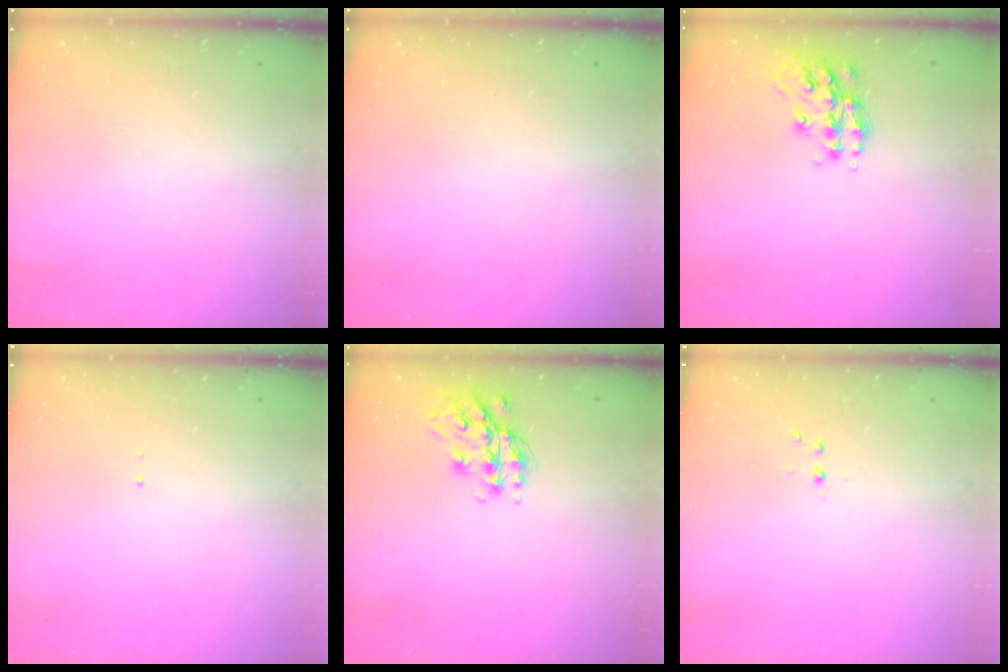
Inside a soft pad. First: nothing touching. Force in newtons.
{"total": 0.0}
{"total": 14.4, "press": 14.3, "slide": 1.0}
{"total": 0.6, "press": 0.6, "slide": 0.1}
{"total": 15.9, "press": 15.9, "slide": 1.0}
{"total": 2.7, "press": 2.3, "slide": 1.4}